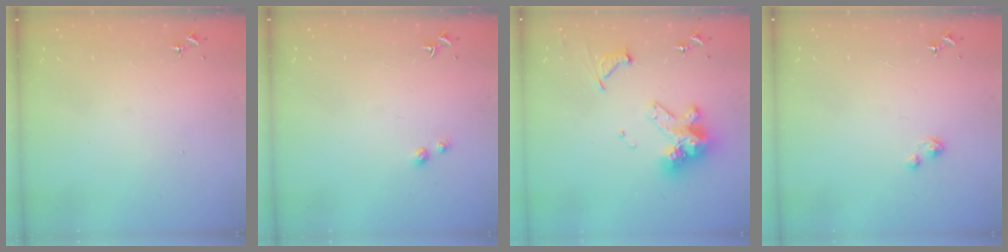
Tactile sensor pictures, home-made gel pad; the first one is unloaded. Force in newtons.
{"total": 2.7, "press": 2.7, "slide": 0.2}
{"total": 14.8, "press": 14.7, "slide": 1.6}
{"total": 1.9, "press": 1.9, "slide": 0.1}